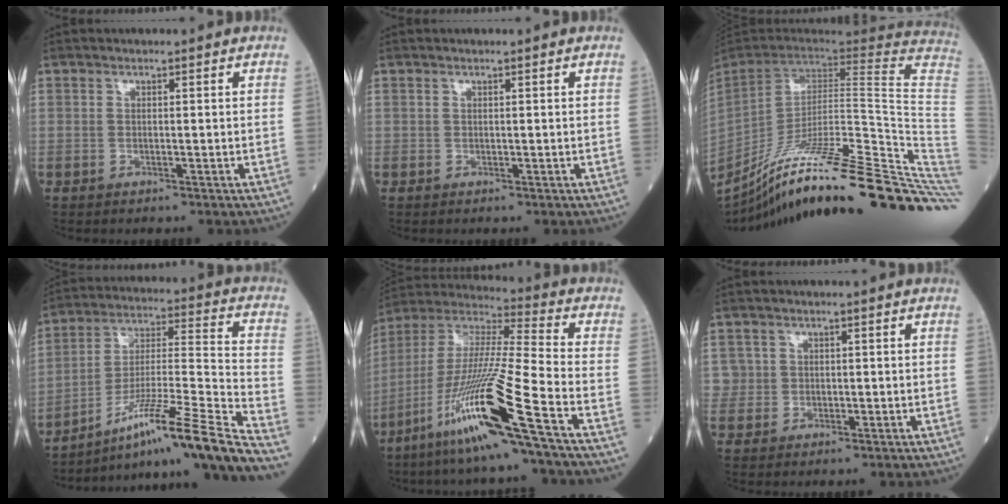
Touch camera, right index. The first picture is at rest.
{"total": 0.0}
{"total": 36.3, "force": [-25.5, -0.1, 25.8], "torque": [-0.229, -0.037, -0.370]}
{"total": 18.8, "force": [-14.9, -2.9, 11.1], "torque": [-0.167, -0.002, -0.249]}
{"total": 19.3, "force": [-9.8, -1.3, 16.6], "torque": [-0.360, -0.046, -0.195]}
{"total": 2.4, "force": [0.5, 2.3, -0.3], "torque": [0.025, 0.005, 0.005]}